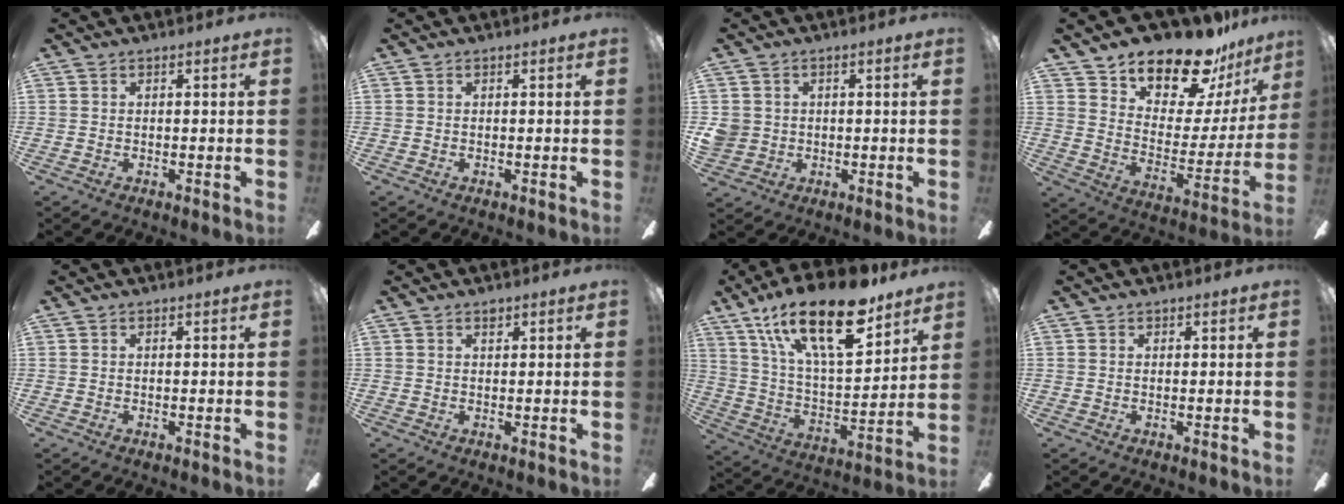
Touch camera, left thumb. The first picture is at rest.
{"total": 0.0}
{"total": 4.0, "force": [0.4, 3.9, 0.7], "torque": [-0.020, 0.005, 0.007]}
{"total": 17.7, "force": [14.9, 7.0, 6.6], "torque": [-0.114, -0.114, 0.259]}
{"total": 0.0}
{"total": 1.2, "force": [0.9, 0.6, 0.5], "torque": [-0.003, -0.003, 0.015]}
{"total": 24.2, "force": [15.8, 9.2, 15.9], "torque": [-0.272, -0.087, 0.267]}
{"total": 0.6, "force": [0.4, 0.4, 0.0], "torque": [0.000, 0.002, 0.008]}